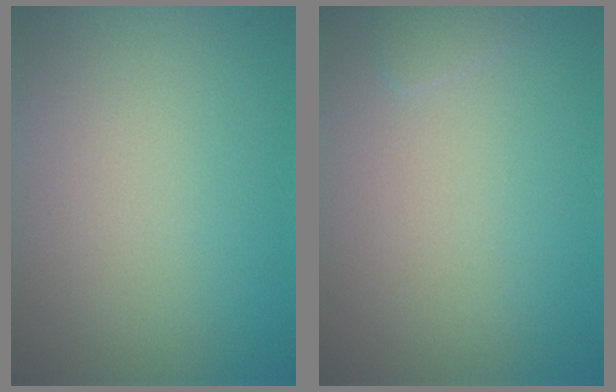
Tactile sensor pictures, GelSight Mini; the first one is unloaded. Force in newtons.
{"total": 0.7, "press": 0.7, "slide": 0.1}